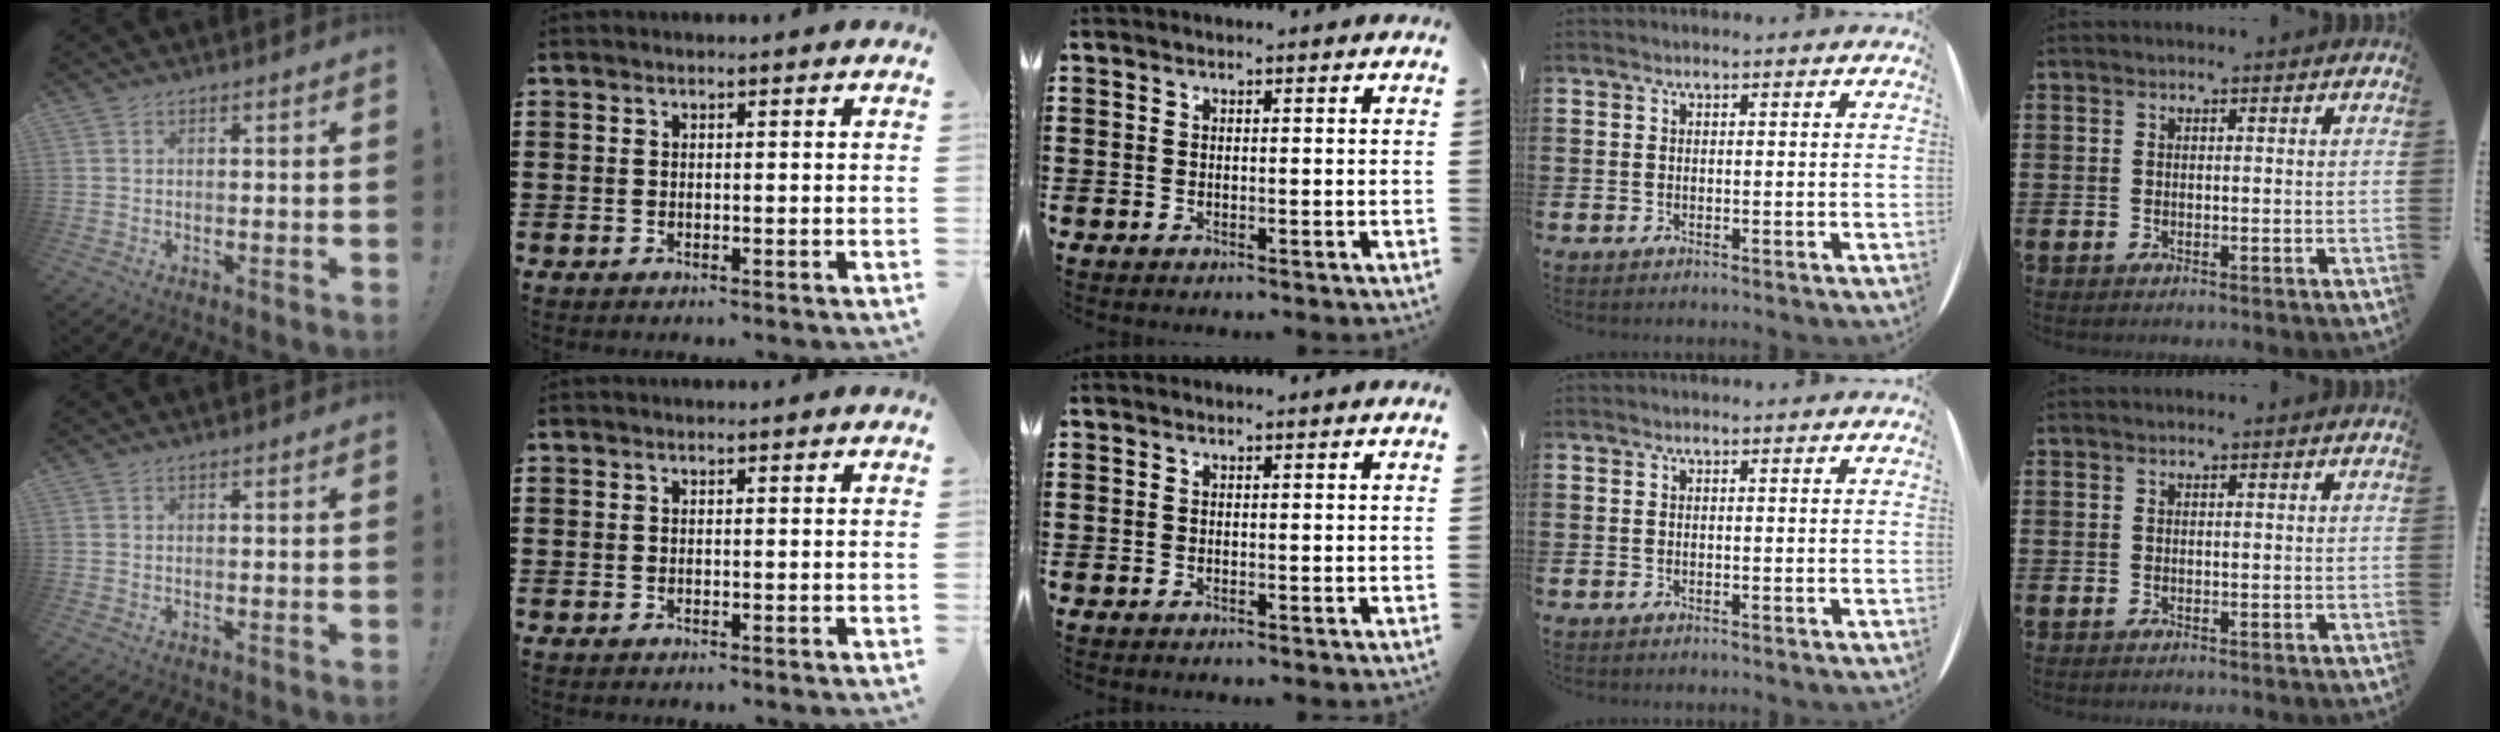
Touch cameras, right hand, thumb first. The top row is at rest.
{}